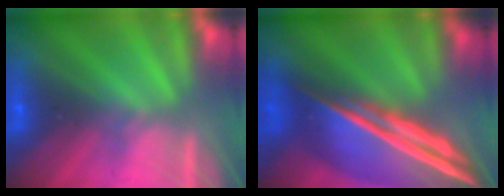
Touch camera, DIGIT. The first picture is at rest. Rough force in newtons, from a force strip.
{"total": 7.5}